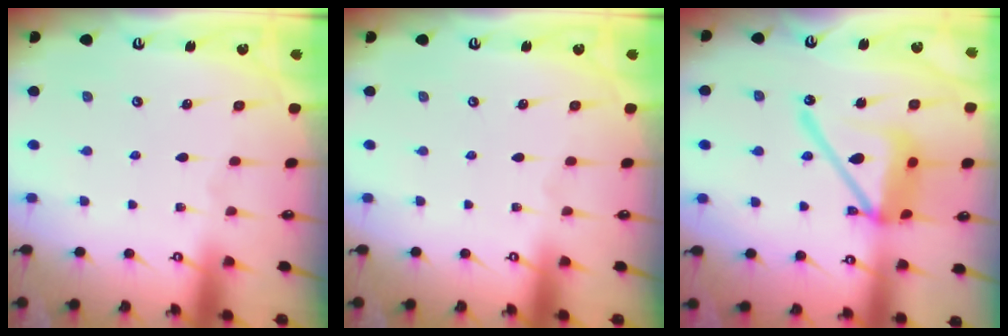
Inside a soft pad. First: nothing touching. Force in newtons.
{"total": 0.0}
{"total": 16.9, "press": 16.8, "slide": 1.8}